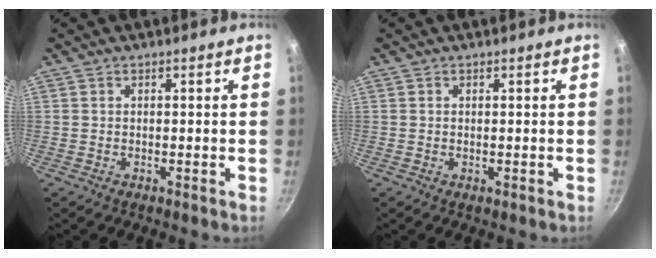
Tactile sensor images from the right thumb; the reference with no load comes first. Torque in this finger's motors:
{"motor_torque": [-0.14, -0.21, -0.15, 0.07, -0.06]}